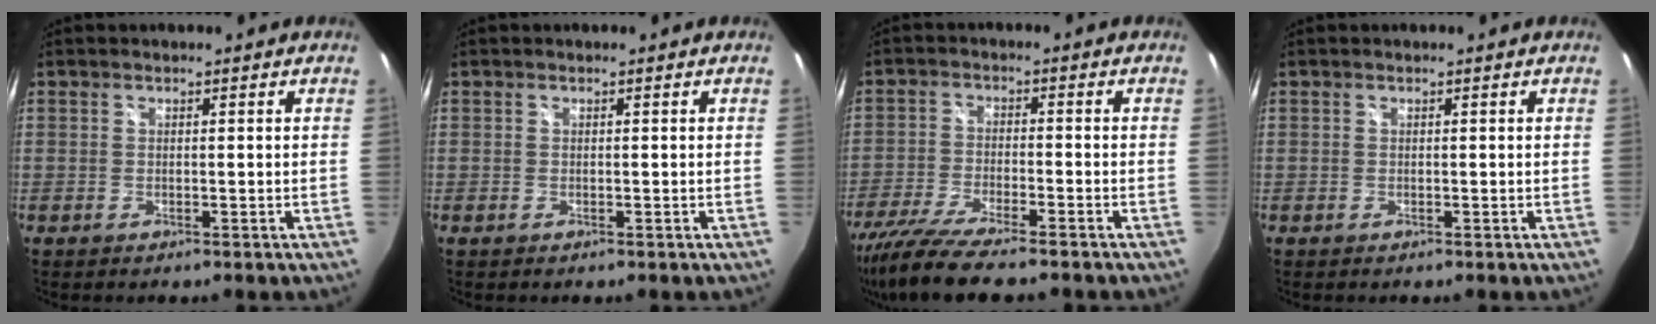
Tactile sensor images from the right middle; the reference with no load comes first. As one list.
[{"total": 0.0}, {"total": 11.6, "force": [-9.7, 1.0, 6.3], "torque": [-0.146, -0.041, -0.177]}, {"total": 0.0}]